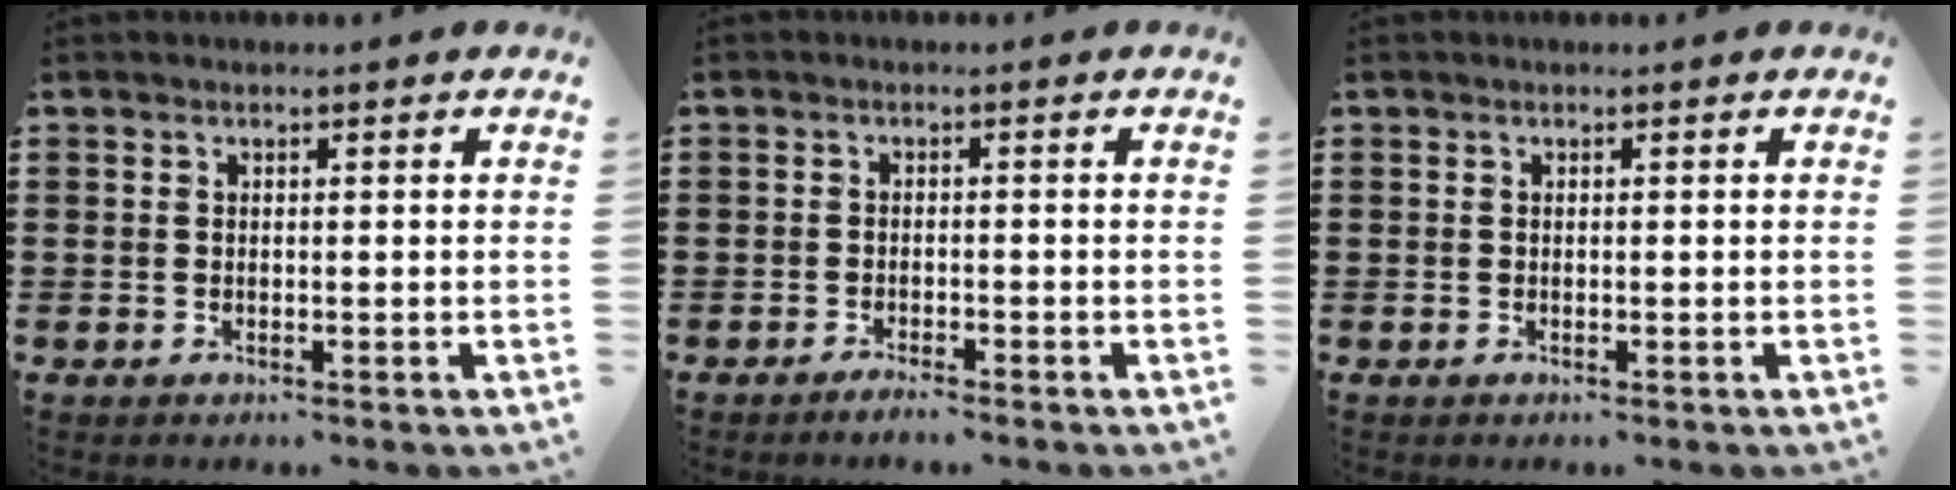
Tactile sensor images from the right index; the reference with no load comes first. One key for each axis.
{"total": 1.5, "fx": -1.4, "fy": -0.1, "fz": 0.5, "tx": -0.009, "ty": -0.001, "tz": -0.026}
{"total": 0.0}